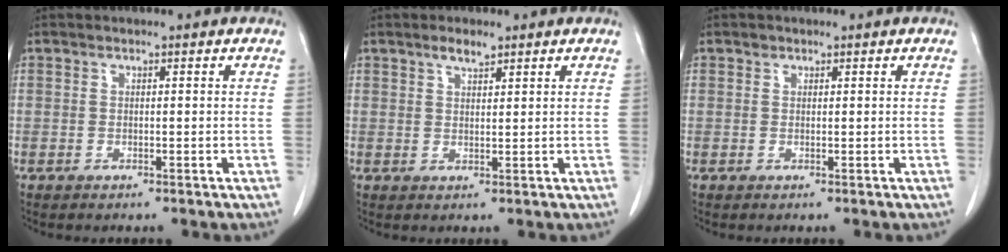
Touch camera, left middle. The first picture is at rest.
{"total": 2.4, "force": [1.8, 0.6, 1.4], "torque": [-0.030, 0.001, 0.033]}
{"total": 0.5, "force": [0.4, 0.3, 0.1], "torque": [-0.003, -0.002, 0.004]}